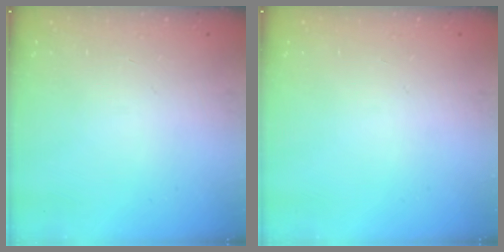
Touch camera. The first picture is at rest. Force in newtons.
{"total": 0.0}